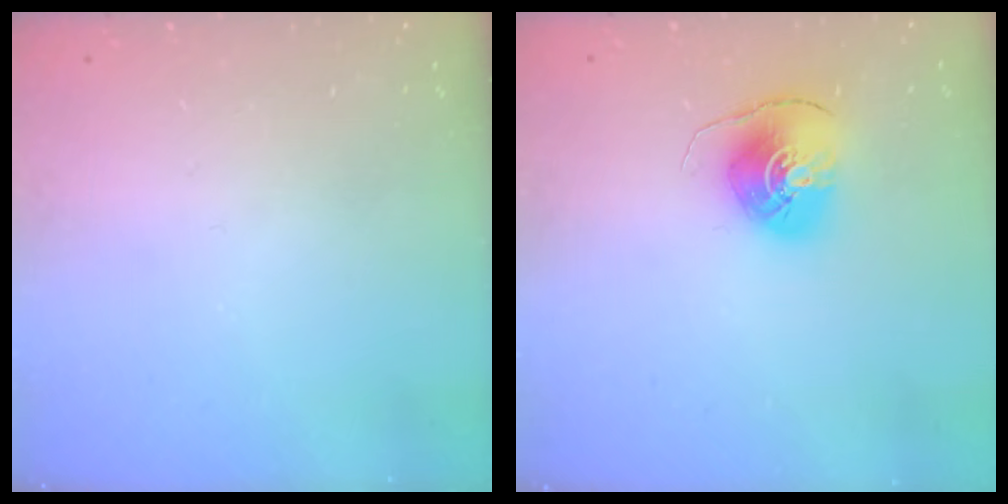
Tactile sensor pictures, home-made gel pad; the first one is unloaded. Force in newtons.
{"total": 7.6, "press": 7.6, "slide": 0.3}